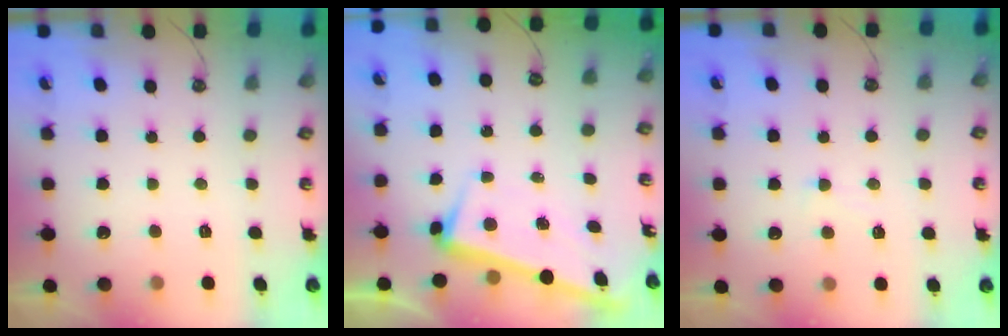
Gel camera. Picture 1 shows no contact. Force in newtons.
{"total": 3.0, "press": 2.9, "slide": 0.8}
{"total": 0.7, "press": 0.5, "slide": 0.5}